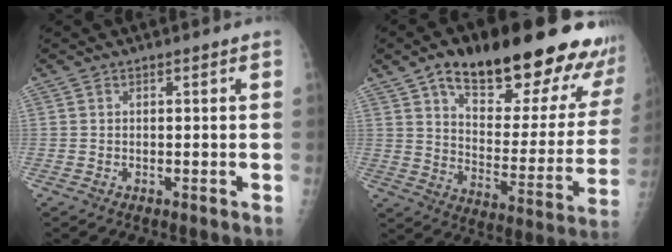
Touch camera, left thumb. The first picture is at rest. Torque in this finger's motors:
{"motor_torque": [0.57, 0.82, 1.48, -1.29, 0.36]}